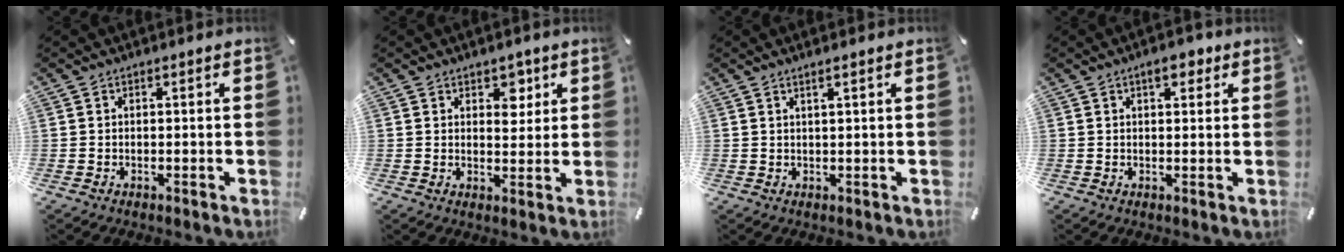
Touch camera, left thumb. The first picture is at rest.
{"total": 4.9, "force": [2.6, 3.4, 2.4], "torque": [-0.008, -0.012, 0.036]}
{"total": 1.6, "force": [1.0, -0.1, 1.2], "torque": [-0.024, -0.002, 0.017]}
{"total": 4.4, "force": [2.1, 2.1, 3.2], "torque": [-0.036, -0.005, 0.028]}